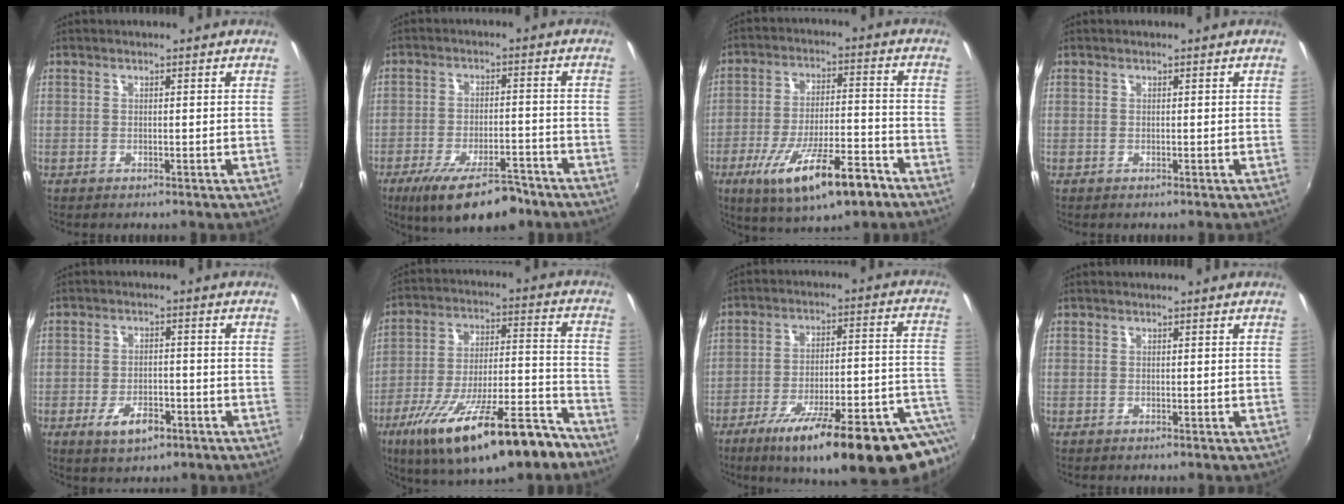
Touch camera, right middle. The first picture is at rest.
{"total": 13.1, "force": [-9.3, 4.3, 8.3], "torque": [-0.162, -0.024, -0.145]}
{"total": 16.1, "force": [-9.2, 4.2, 12.6], "torque": [-0.233, -0.030, -0.145]}
{"total": 0.0}
{"total": 6.1, "force": [-3.2, 3.1, 4.2], "torque": [-0.090, -0.007, -0.049]}
{"total": 24.0, "force": [-15.8, 6.5, 16.9], "torque": [-0.290, -0.034, -0.241]}
{"total": 26.4, "force": [-17.7, 3.8, 19.3], "torque": [-0.257, -0.042, -0.252]}
{"total": 0.0}